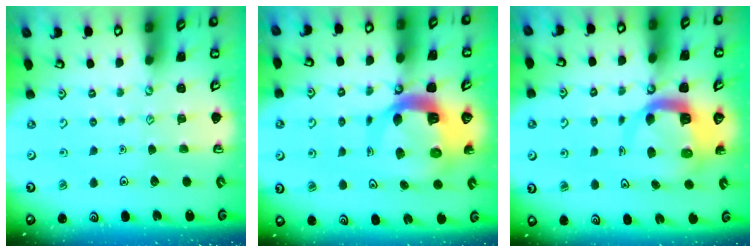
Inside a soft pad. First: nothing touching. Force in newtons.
{"total": 10.2, "press": 10.1, "slide": 1.3}
{"total": 8.0, "press": 7.9, "slide": 1.0}